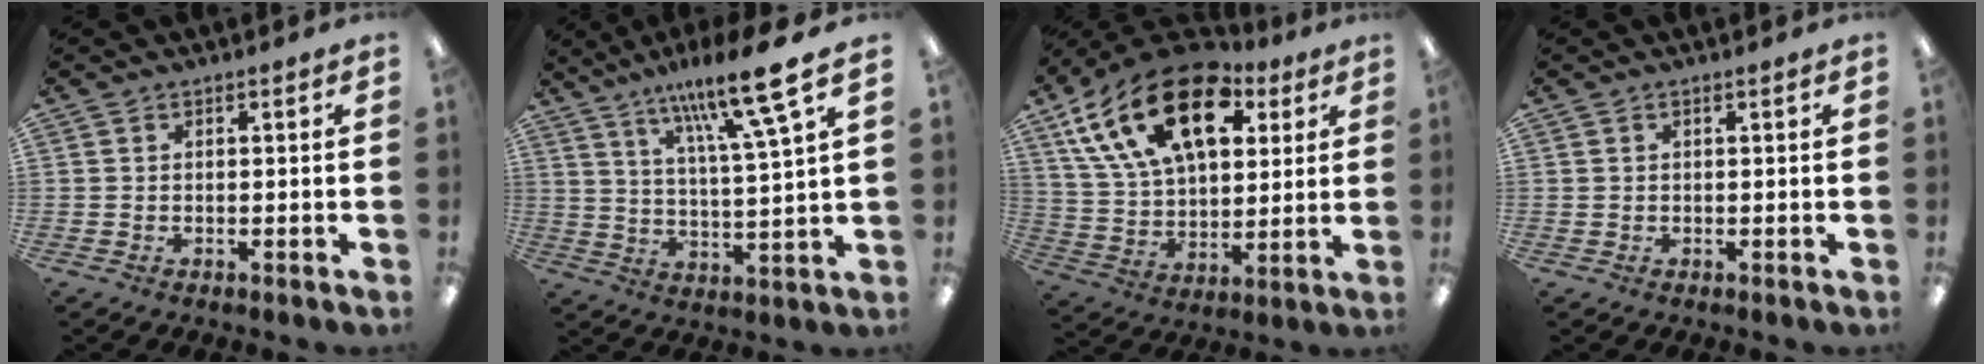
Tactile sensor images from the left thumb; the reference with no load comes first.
{"total": 14.9, "force": [10.5, 1.5, 10.5], "torque": [-0.180, -0.054, 0.164]}
{"total": 22.9, "force": [10.8, 13.2, 15.3], "torque": [-0.276, -0.039, 0.191]}
{"total": 0.0}